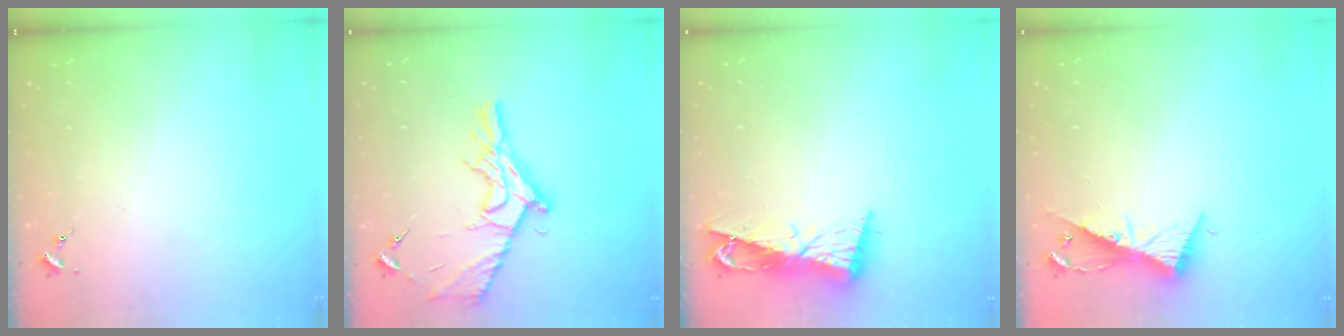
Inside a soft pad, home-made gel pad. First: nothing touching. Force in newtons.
{"total": 13.9, "press": 13.9, "slide": 0.7}
{"total": 9.5, "press": 9.4, "slide": 0.8}
{"total": 9.8, "press": 9.8, "slide": 0.2}